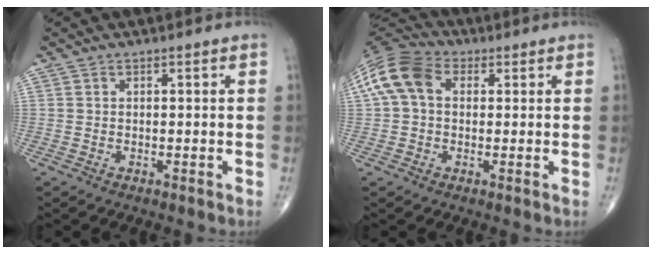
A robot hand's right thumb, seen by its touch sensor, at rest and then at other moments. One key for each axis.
{"total": 11.1, "fx": 2.2, "fy": 7.7, "fz": 7.6, "tx": -0.155, "ty": 0.034, "tz": 0.030}